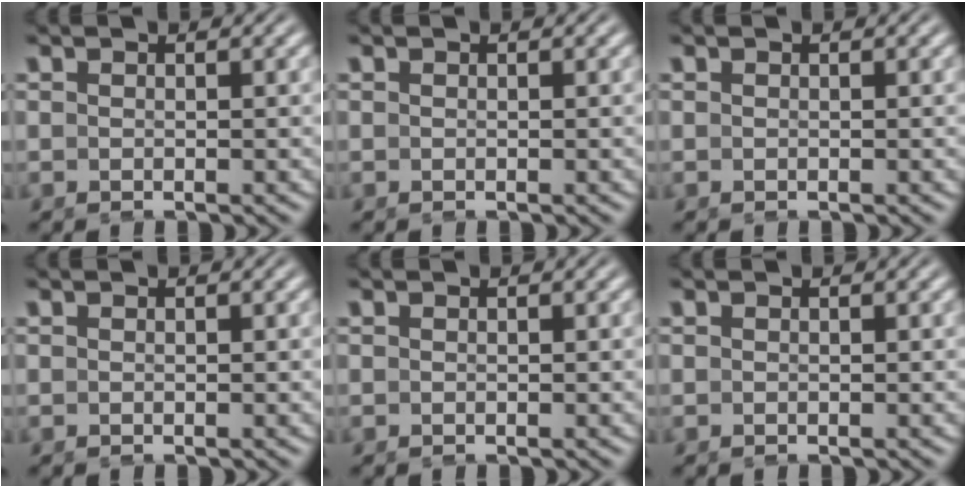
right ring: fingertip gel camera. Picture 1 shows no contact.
{"total": 0.0}
{"total": 0.0}
{"total": 0.0}
{"total": 0.0}
{"total": 0.0}